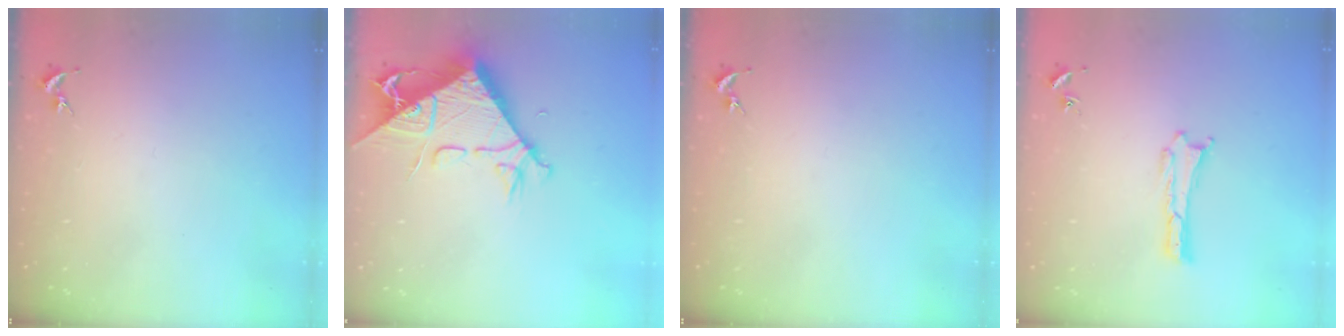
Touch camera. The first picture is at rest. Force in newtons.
{"total": 9.7, "press": 9.7, "slide": 1.3}
{"total": 0.0}
{"total": 0.0}